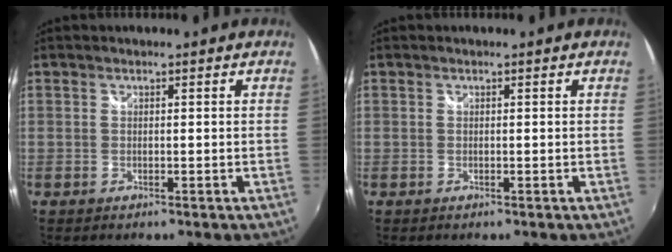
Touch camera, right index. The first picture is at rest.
{"total": 0.0}